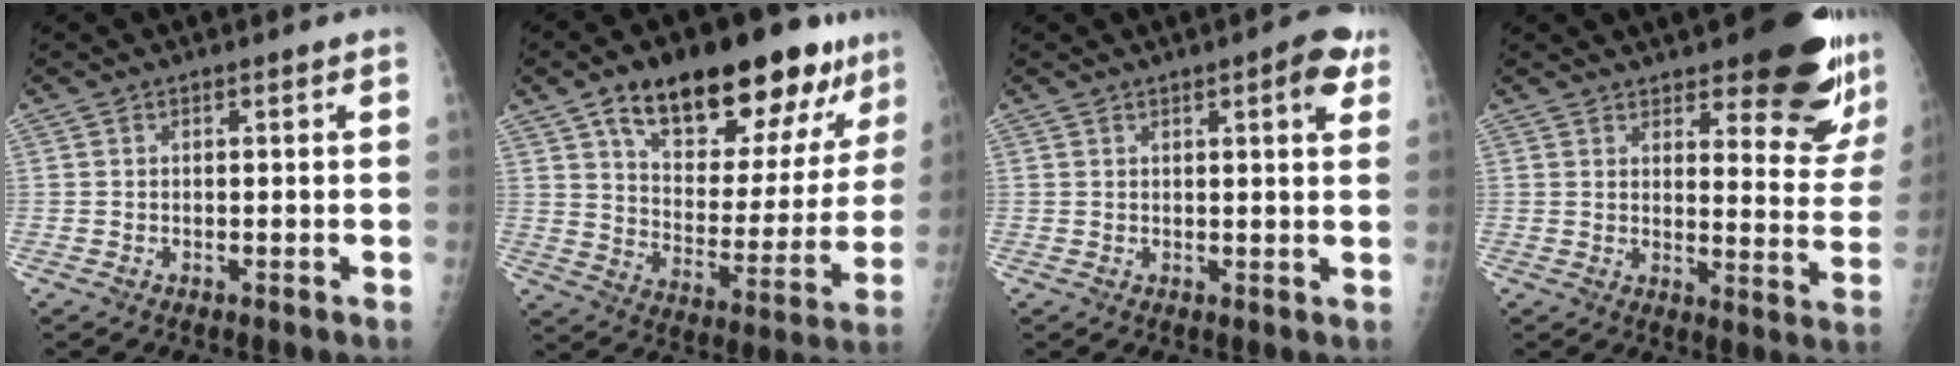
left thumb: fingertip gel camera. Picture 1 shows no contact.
{"total": 25.9, "force": [15.8, 11.2, 17.2], "torque": [-0.208, -0.034, 0.244]}
{"total": 5.4, "force": [2.7, 1.5, 4.4], "torque": [-0.045, -0.006, 0.028]}
{"total": 17.9, "force": [12.0, 5.7, 12.0], "torque": [-0.114, -0.086, 0.147]}